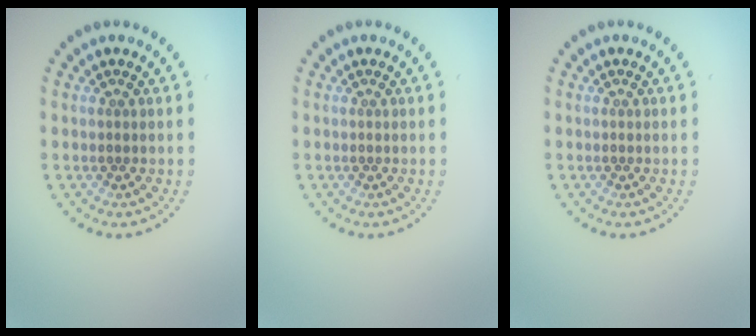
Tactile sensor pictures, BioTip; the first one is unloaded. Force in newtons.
{"total": 0.0}
{"total": 0.0}